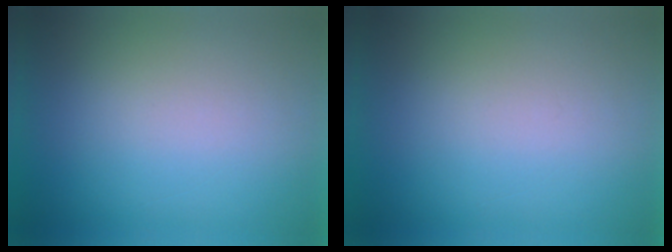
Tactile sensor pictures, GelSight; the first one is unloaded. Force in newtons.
{"total": 0.0}